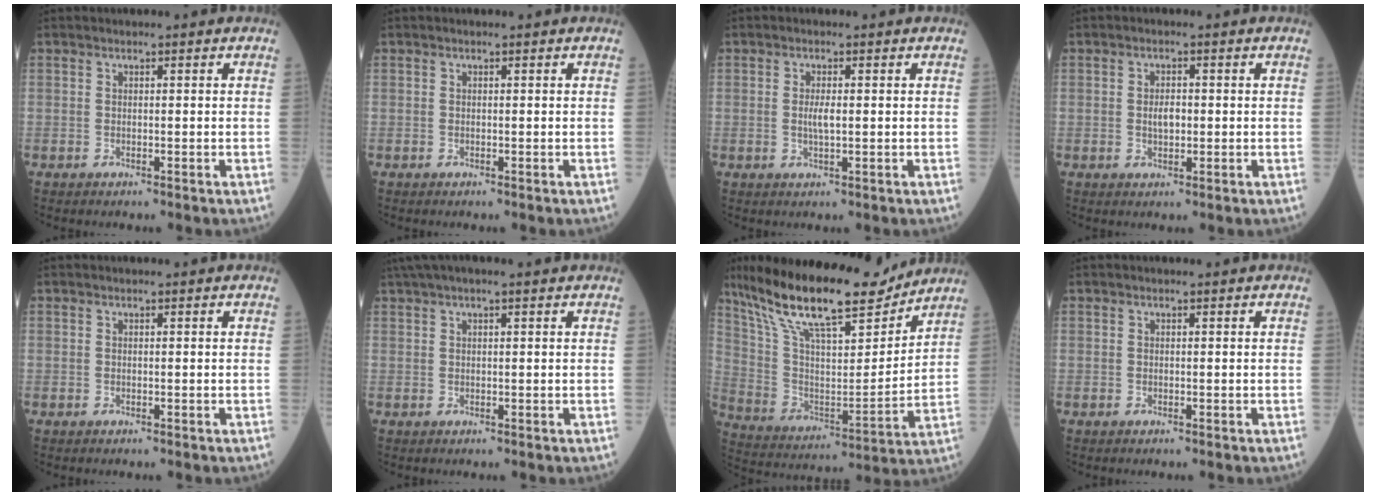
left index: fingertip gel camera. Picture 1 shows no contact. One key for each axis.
{"total": 0.0}
{"total": 2.1, "fx": 0.0, "fy": 0.4, "fz": 2.1, "tx": -0.045, "ty": -0.002, "tz": 0.002}
{"total": 2.4, "fx": -0.1, "fy": 1.2, "fz": 2.1, "tx": -0.038, "ty": 0.002, "tz": -0.001}
{"total": 0.0}
{"total": 5.1, "fx": 3.7, "fy": 0.1, "fz": 3.4, "tx": -0.060, "ty": 0.040, "tz": 0.065}
{"total": 22.1, "fx": 17.6, "fy": 4.6, "fz": 12.6, "tx": -0.229, "ty": 0.009, "tz": 0.309}
{"total": 0.0}